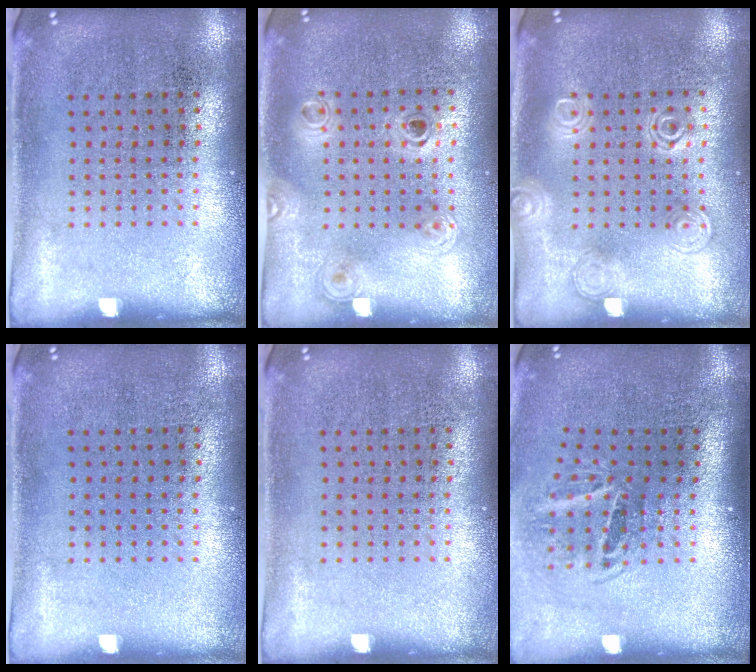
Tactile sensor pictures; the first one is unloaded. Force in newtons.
{"total": 1.2, "press": 1.0, "slide": 0.7}
{"total": 1.0, "press": 1.0, "slide": 0.1}
{"total": 0.0}
{"total": 0.0}
{"total": 1.9, "press": 1.3, "slide": 1.4}